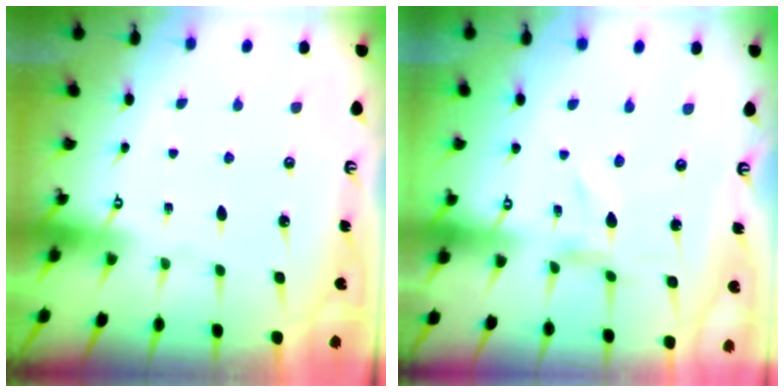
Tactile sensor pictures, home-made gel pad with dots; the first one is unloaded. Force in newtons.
{"total": 0.0}